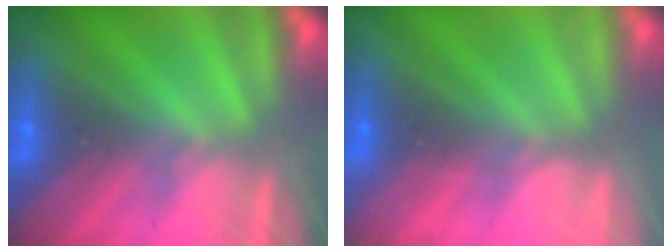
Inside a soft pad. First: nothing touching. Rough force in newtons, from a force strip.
{"total": 2.3}